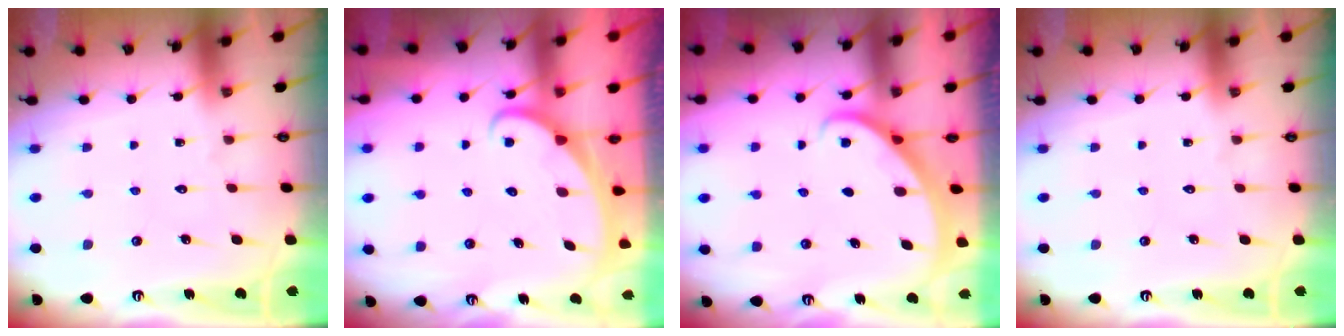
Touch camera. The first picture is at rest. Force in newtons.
{"total": 2.1, "press": 2.1, "slide": 0.1}
{"total": 2.1, "press": 2.1, "slide": 0.2}
{"total": 0.0}